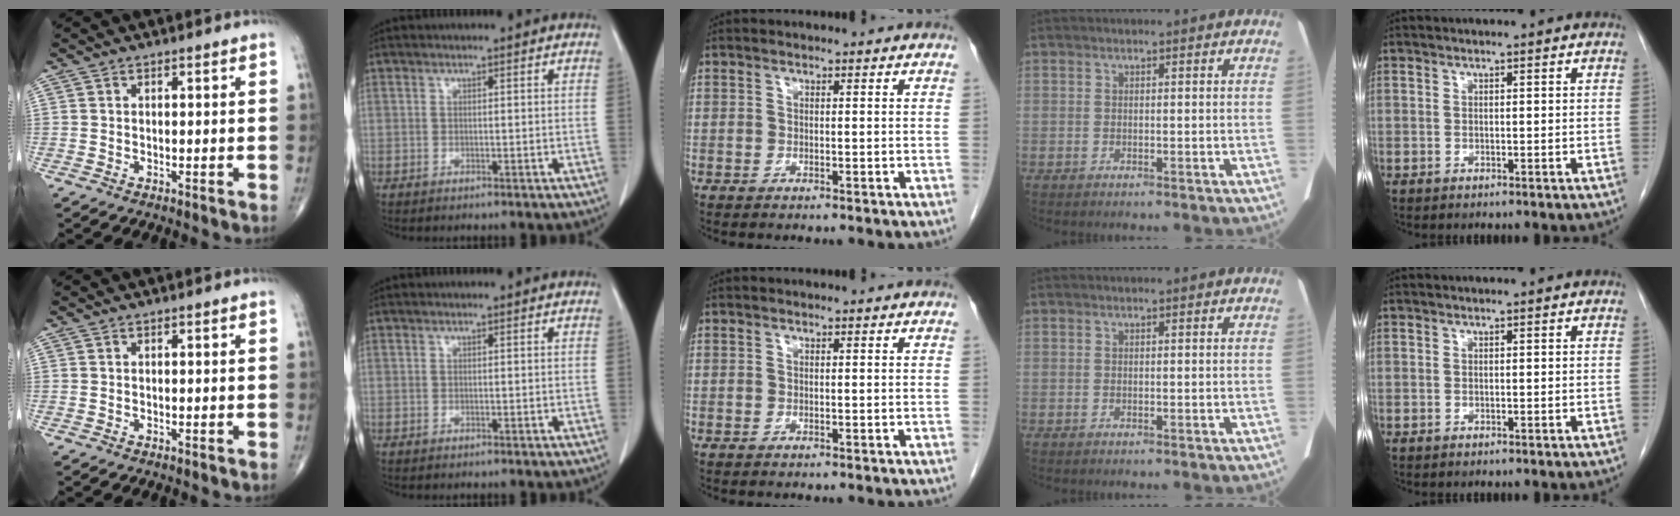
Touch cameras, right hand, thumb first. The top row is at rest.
{}